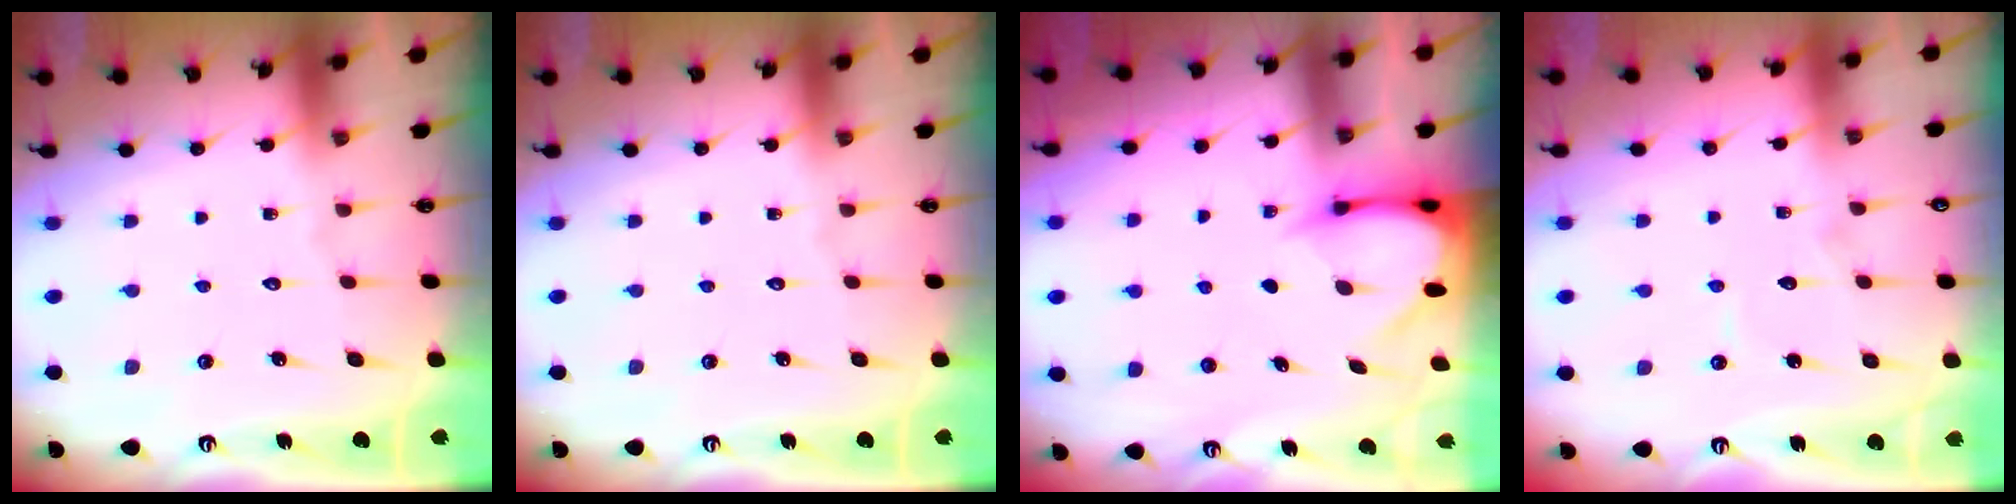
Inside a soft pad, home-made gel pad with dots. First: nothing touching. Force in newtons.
{"total": 0.0}
{"total": 3.3, "press": 3.3, "slide": 0.3}
{"total": 3.8, "press": 3.8, "slide": 0.3}